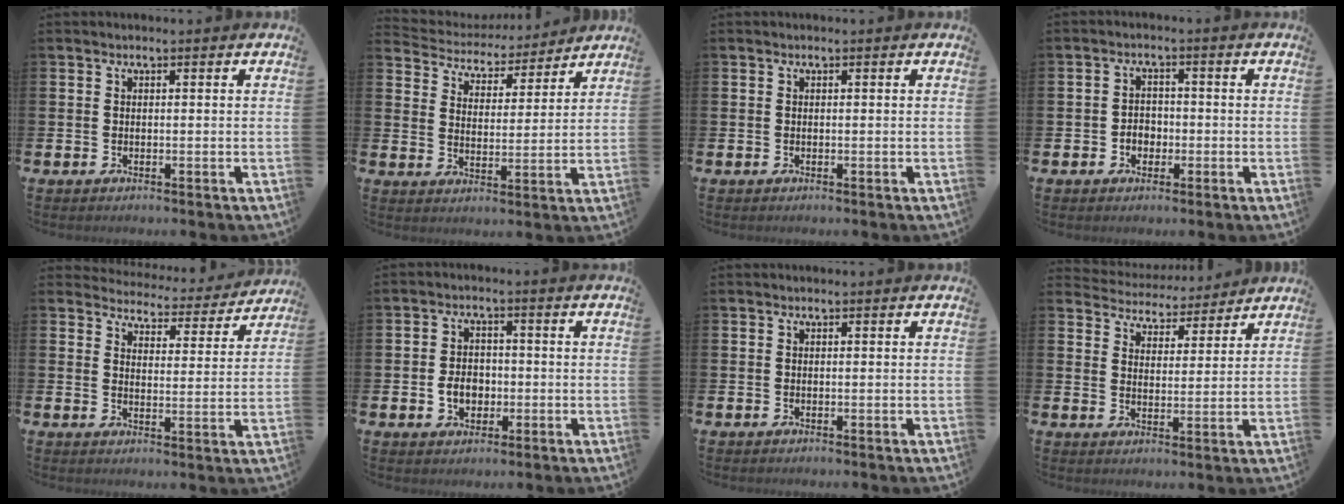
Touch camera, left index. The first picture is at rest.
{"total": 4.7, "force": [4.4, 1.5, -0.2], "torque": [-0.029, -0.036, 0.075]}
{"total": 0.0}
{"total": 2.4, "force": [-0.8, 2.0, 1.0], "torque": [-0.012, 0.001, -0.021]}
{"total": 4.4, "force": [4.3, 0.8, 0.2], "torque": [-0.013, -0.041, 0.070]}
{"total": 4.0, "force": [-0.8, 3.1, 2.4], "torque": [-0.033, 0.001, -0.022]}
{"total": 0.0}
{"total": 4.5, "force": [4.3, 1.1, -0.3], "torque": [-0.014, -0.036, 0.075]}